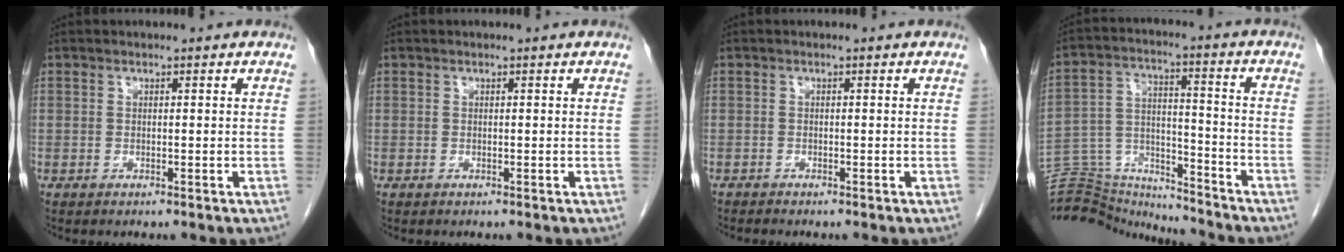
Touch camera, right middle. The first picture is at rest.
{"total": 0.0}
{"total": 0.6, "force": [-0.6, 0.0, -0.1], "torque": [-0.002, -0.002, -0.015]}
{"total": 15.3, "force": [-15.0, 2.6, 2.1], "torque": [-0.046, 0.044, -0.245]}